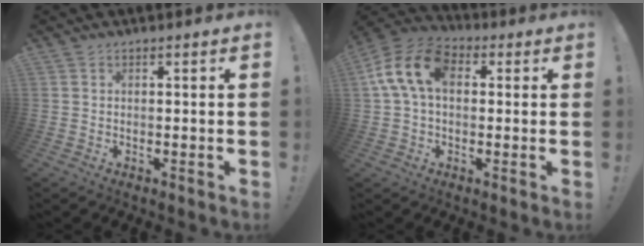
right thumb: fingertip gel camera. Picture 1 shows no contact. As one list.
[{"total": 14.4, "force": [3.3, 9.0, 10.7], "torque": [-0.215, 0.012, 0.061]}]